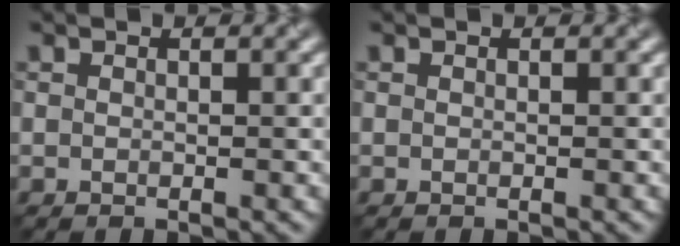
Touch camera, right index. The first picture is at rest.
{"total": 0.0}